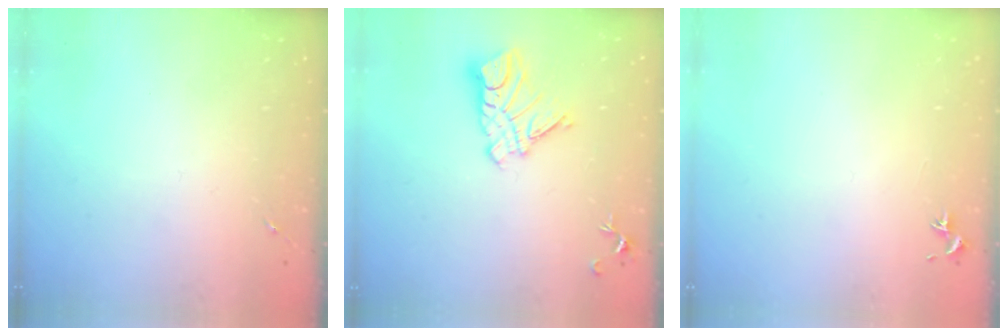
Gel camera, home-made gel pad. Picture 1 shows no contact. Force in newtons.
{"total": 11.1, "press": 11.0, "slide": 1.1}
{"total": 0.8, "press": 0.7, "slide": 0.3}